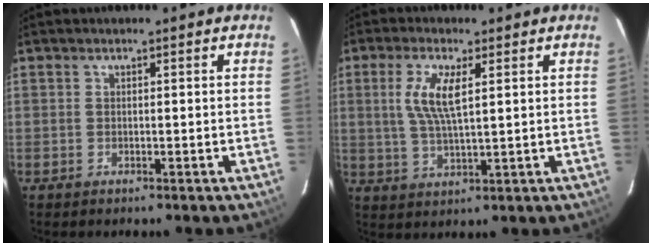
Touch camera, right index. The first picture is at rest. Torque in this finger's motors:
{"motor_torque": [0.17, 0.13, 0.20, 0.12]}